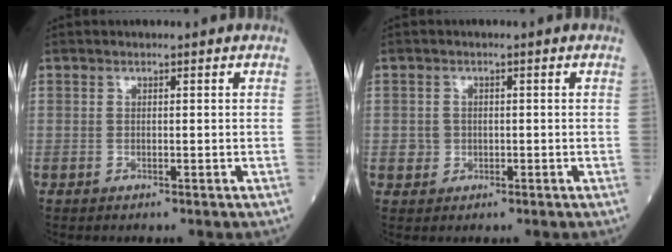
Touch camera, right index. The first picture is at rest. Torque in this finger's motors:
{"motor_torque": [-0.02, 0.12, -0.04, 0.01]}